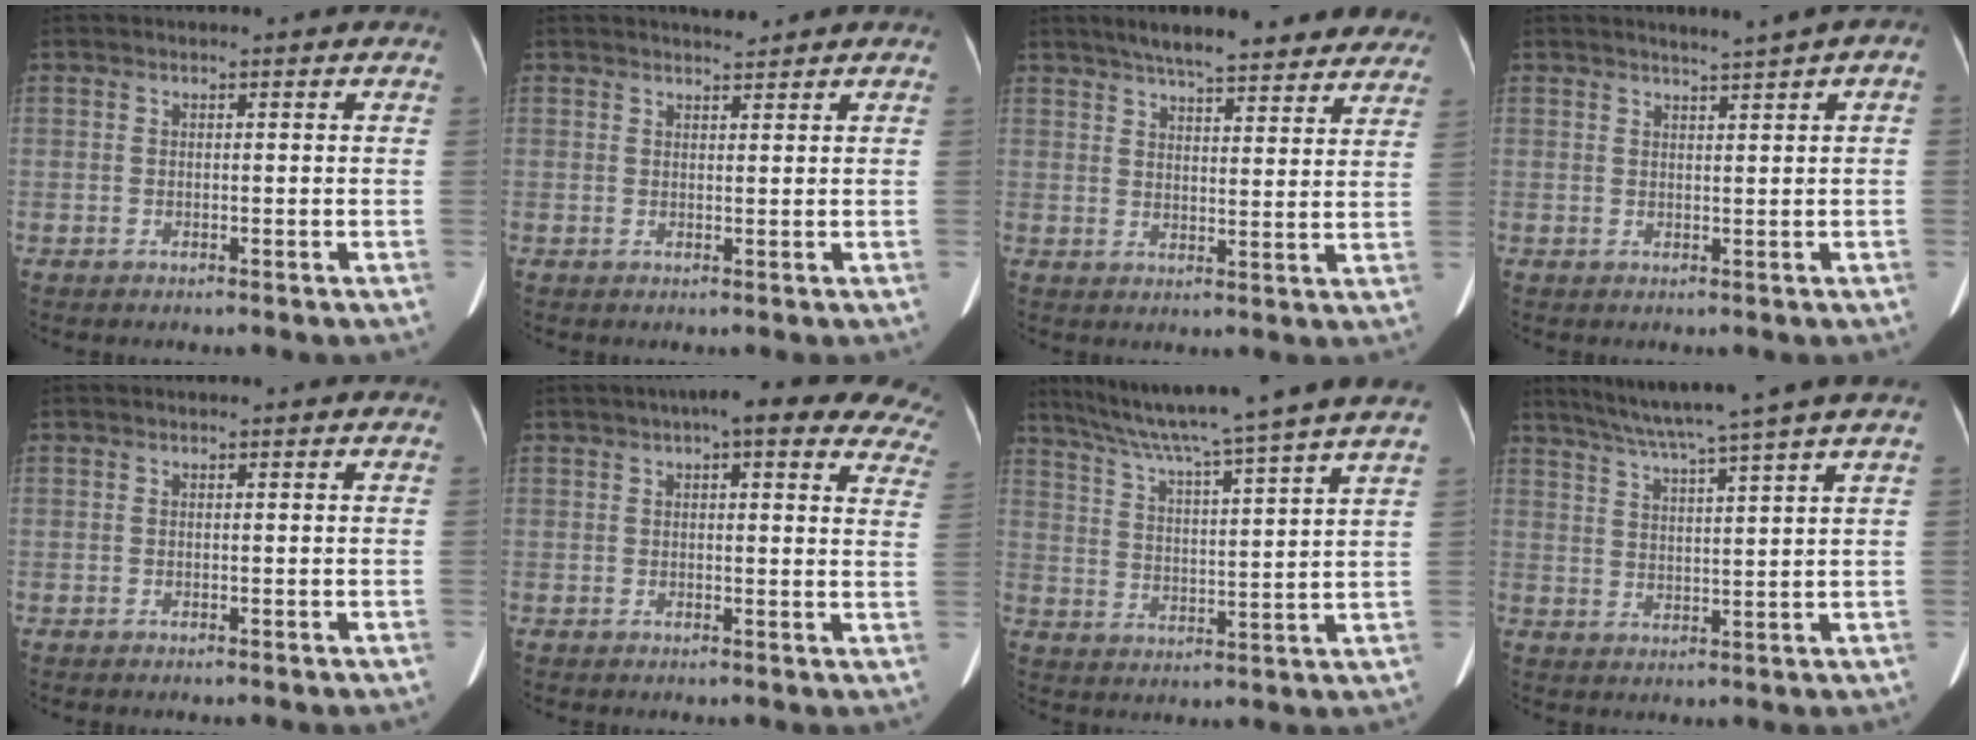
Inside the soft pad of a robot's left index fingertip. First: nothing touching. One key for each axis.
{"total": 1.6, "fx": 1.6, "fy": 0.1, "fz": 0.1, "tx": -0.006, "ty": 0.001, "tz": 0.028}
{"total": 18.2, "fx": 15.5, "fy": 3.7, "fz": 9.0, "tx": -0.118, "ty": 0.024, "tz": 0.192}
{"total": 2.5, "fx": 1.4, "fy": 0.1, "fz": 2.1, "tx": -0.026, "ty": 0.011, "tz": 0.021}
{"total": 0.0}
{"total": 19.9, "fx": 16.2, "fy": 4.6, "fz": 10.7, "tx": -0.111, "ty": 0.015, "tz": 0.164}
{"total": 19.4, "fx": 16.3, "fy": -2.4, "fz": 10.1, "tx": -0.172, "ty": -0.012, "tz": 0.231}
{"total": 12.0, "fx": 9.8, "fy": -2.4, "fz": 6.4, "tx": -0.110, "ty": 0.002, "tz": 0.144}